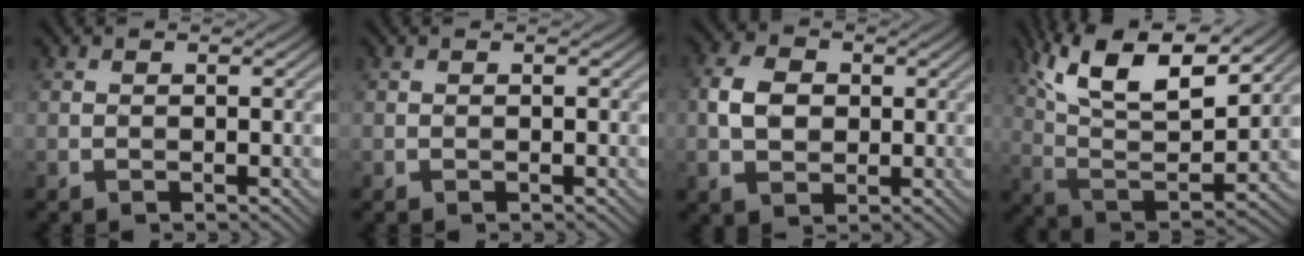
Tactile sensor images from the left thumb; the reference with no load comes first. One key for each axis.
{"total": 0.0}
{"total": 5.2, "fx": 0.4, "fy": 3.8, "fz": 3.5, "tx": -0.085, "ty": 0.007, "tz": 0.003}
{"total": 16.0, "fx": 9.6, "fy": 5.7, "fz": 11.5, "tx": -0.248, "ty": 0.015, "tz": 0.158}